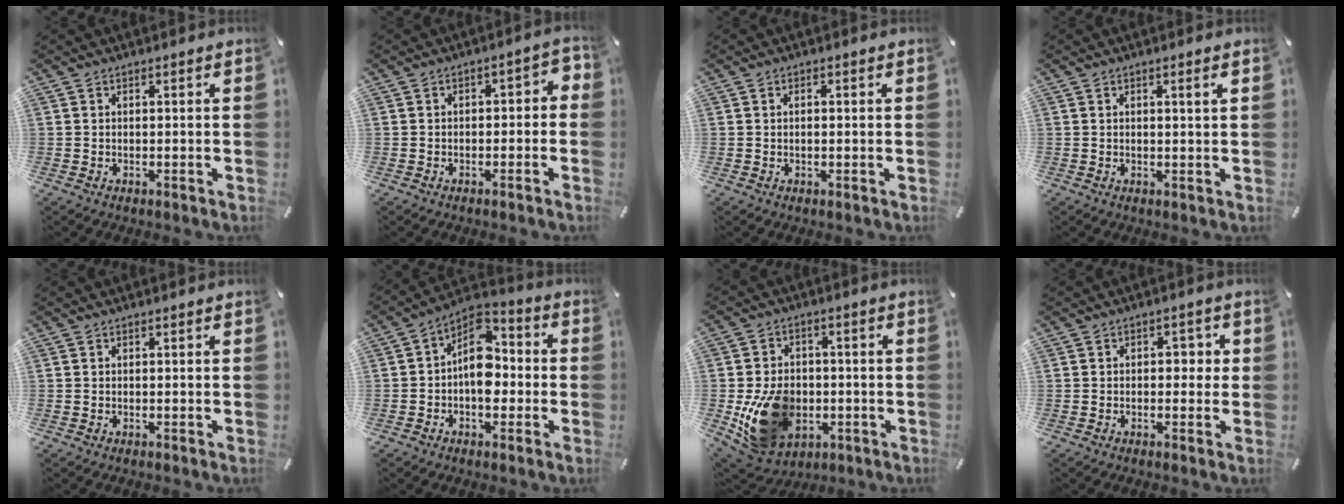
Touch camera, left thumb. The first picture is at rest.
{"total": 3.2, "force": [-2.0, 1.7, 1.9], "torque": [-0.032, 0.018, -0.039]}
{"total": 0.9, "force": [0.0, 0.3, 0.9], "torque": [-0.017, 0.001, 0.000]}
{"total": 2.0, "force": [0.7, 0.2, 1.9], "torque": [-0.029, -0.003, 0.008]}
{"total": 0.0}
{"total": 10.4, "force": [-0.9, 7.4, 7.3], "torque": [-0.113, -0.003, -0.020]}
{"total": 15.8, "force": [-3.2, 12.3, 9.3], "torque": [-0.185, 0.010, -0.049]}
{"total": 3.1, "force": [-0.2, 2.1, 2.3], "torque": [-0.020, 0.003, -0.014]}